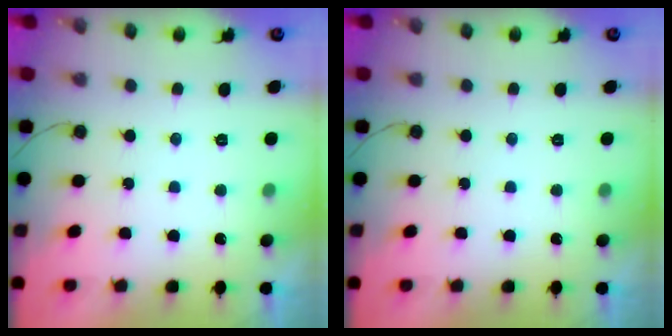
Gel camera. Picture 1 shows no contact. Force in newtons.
{"total": 0.0}